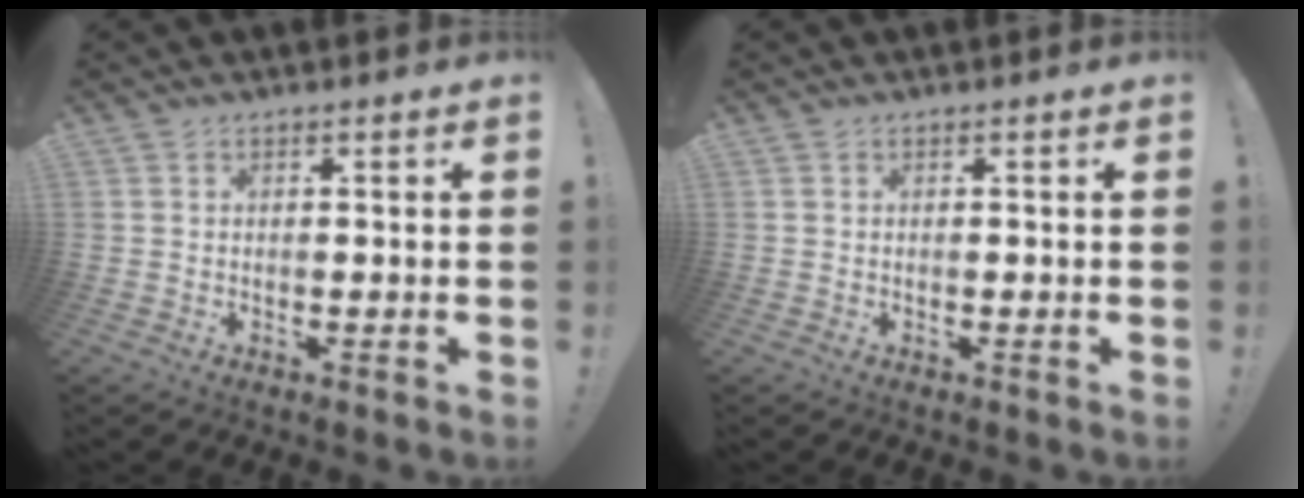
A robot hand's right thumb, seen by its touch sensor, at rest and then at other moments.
{"total": 0.0}